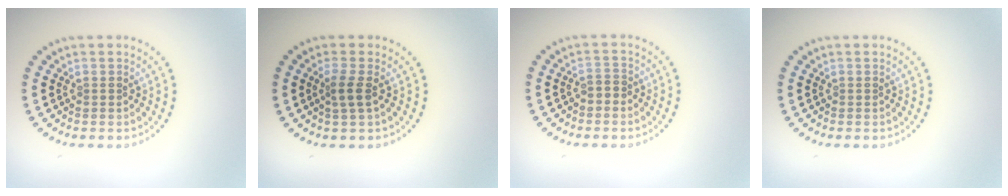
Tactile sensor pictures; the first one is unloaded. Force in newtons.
{"total": 1.7, "press": 1.4, "slide": 1.0}
{"total": 0.8, "press": 0.8, "slide": 0.3}
{"total": 0.0}